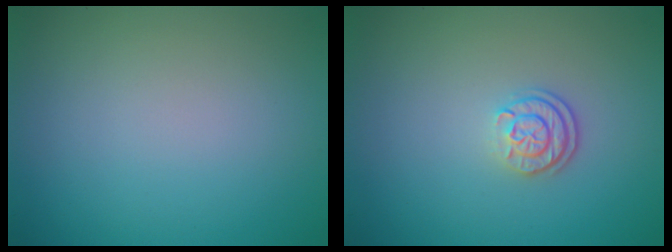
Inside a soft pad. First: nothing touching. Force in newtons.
{"total": 2.4, "press": 1.9, "slide": 1.5}